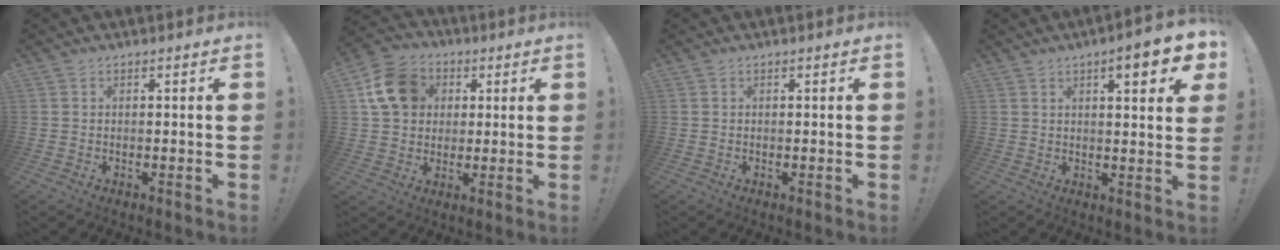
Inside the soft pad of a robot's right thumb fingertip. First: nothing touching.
{"total": 13.9, "force": [4.2, 11.4, 6.7], "torque": [-0.086, -0.005, 0.086]}
{"total": 0.0}
{"total": 8.6, "force": [3.9, 1.7, 7.5], "torque": [-0.094, -0.019, 0.058]}